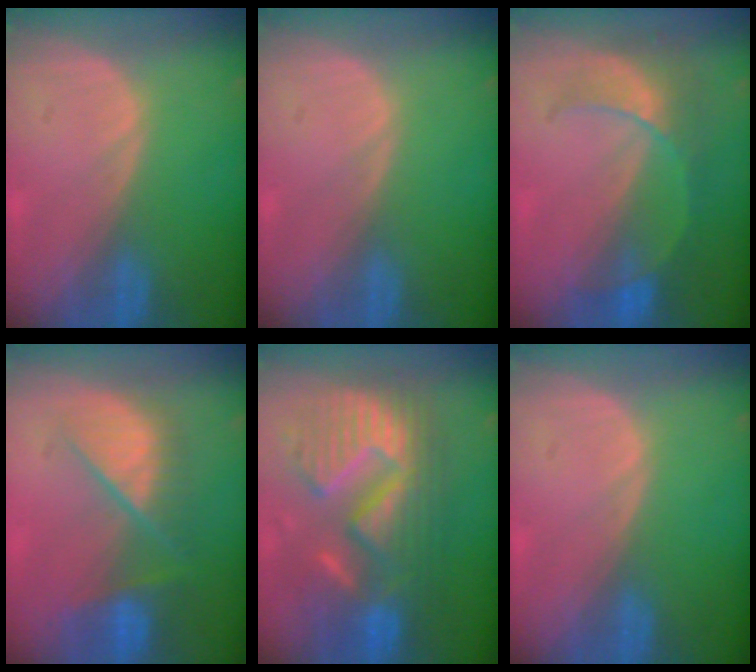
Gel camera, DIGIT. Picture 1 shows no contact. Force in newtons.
{"total": 0.0}
{"total": 7.8, "press": 6.9, "slide": 3.7}
{"total": 9.1, "press": 8.0, "slide": 4.3}
{"total": 13.1, "press": 13.0, "slide": 1.2}
{"total": 0.0}